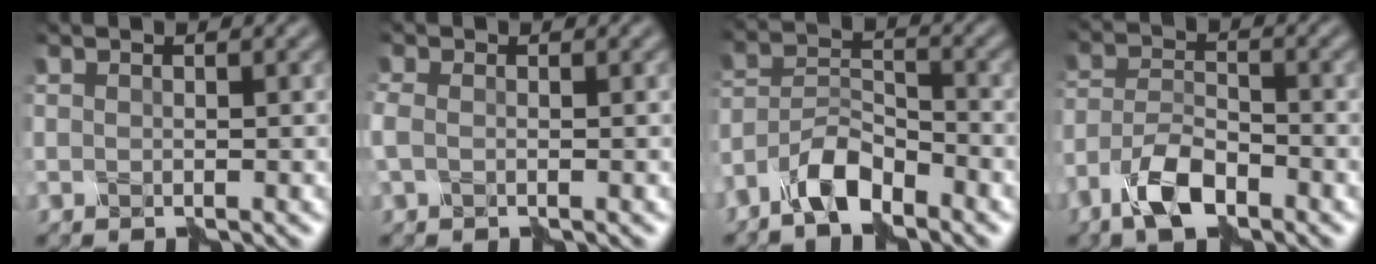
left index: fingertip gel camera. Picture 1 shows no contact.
{"total": 1.5, "force": [-0.5, 0.9, 1.0], "torque": [-0.023, 0.006, -0.011]}
{"total": 4.8, "force": [-4.2, 1.1, 2.0], "torque": [-0.035, 0.009, -0.087]}
{"total": 5.0, "force": [-3.9, 1.5, 2.6], "torque": [-0.059, 0.004, -0.083]}